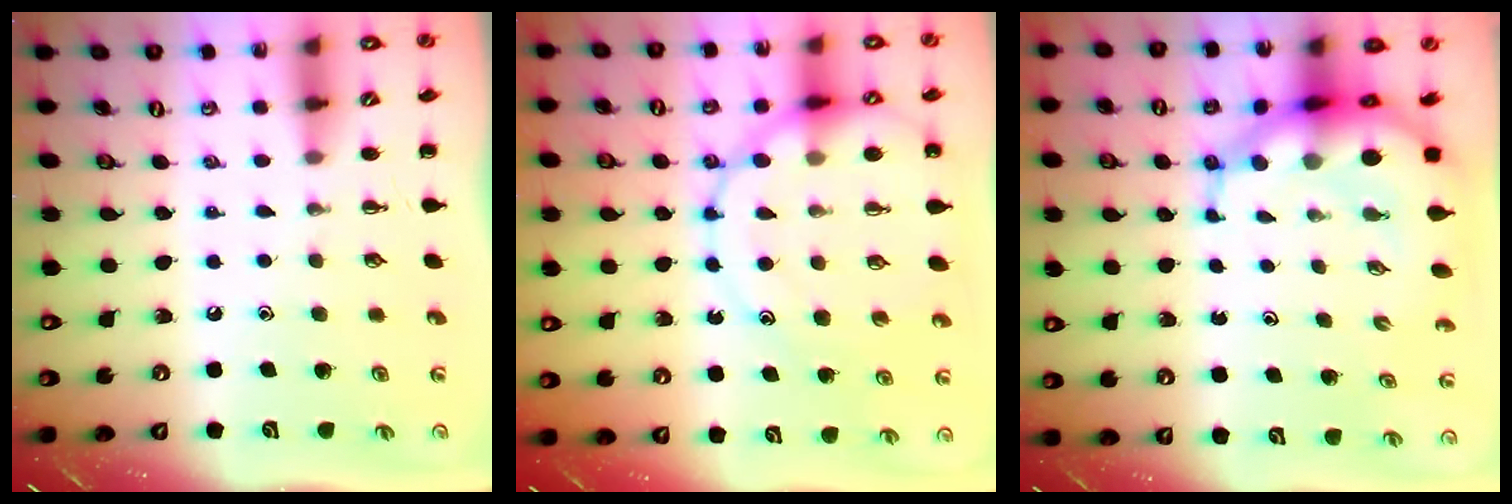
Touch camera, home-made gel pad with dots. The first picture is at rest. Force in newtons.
{"total": 17.6, "press": 17.3, "slide": 2.9}
{"total": 10.7, "press": 10.3, "slide": 2.9}